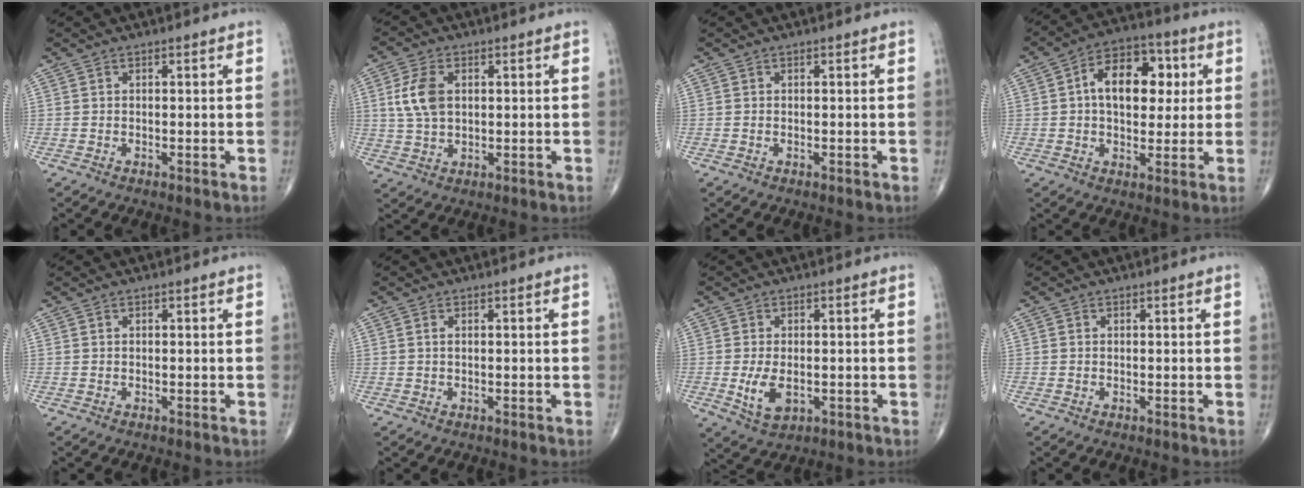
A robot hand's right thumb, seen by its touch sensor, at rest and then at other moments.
{"total": 6.3, "force": [1.3, 4.0, 4.7], "torque": [-0.093, -0.001, 0.026]}
{"total": 0.0}
{"total": 13.5, "force": [2.4, 8.5, 10.3], "torque": [-0.125, 0.016, 0.029]}
{"total": 0.0}
{"total": 0.7, "force": [0.2, 0.3, 0.6], "torque": [-0.014, 0.003, 0.004]}
{"total": 6.0, "force": [-1.1, 3.5, 4.7], "torque": [-0.085, -0.011, -0.011]}
{"total": 0.0}